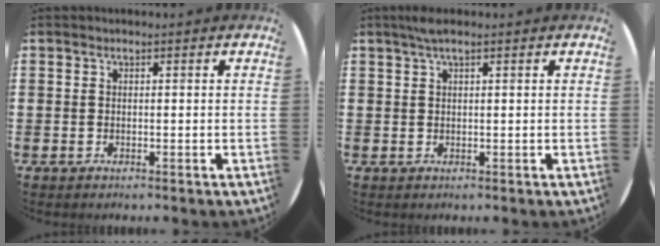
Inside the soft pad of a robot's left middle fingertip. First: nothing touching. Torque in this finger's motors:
{"motor_torque": [0.78, -0.71, 0.34, 0.10]}